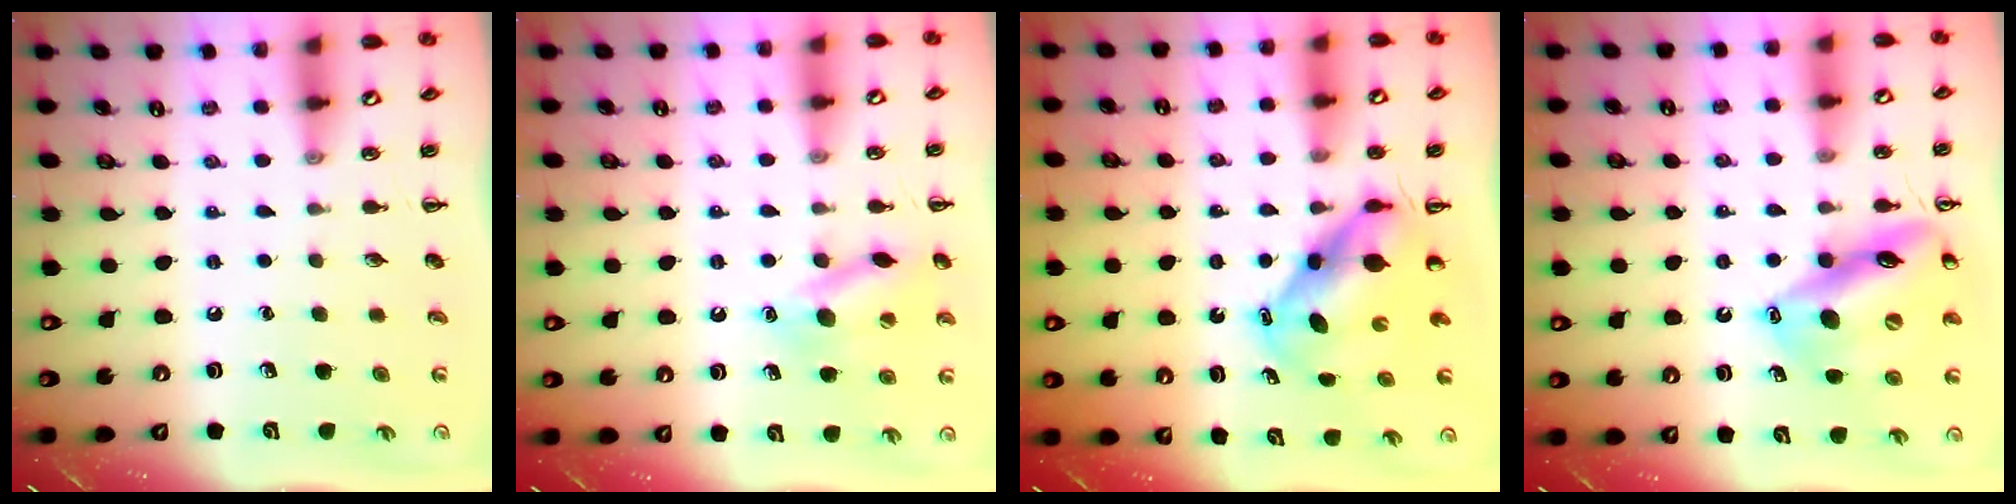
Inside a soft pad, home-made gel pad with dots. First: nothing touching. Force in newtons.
{"total": 12.7, "press": 12.6, "slide": 2.0}
{"total": 6.4, "press": 6.2, "slide": 1.6}
{"total": 17.2, "press": 17.1, "slide": 1.7}